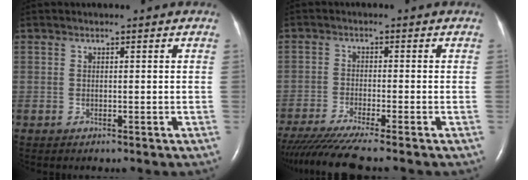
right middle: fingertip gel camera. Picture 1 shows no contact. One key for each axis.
{"total": 10.2, "fx": -8.7, "fy": -1.1, "fz": 5.2, "tx": -0.078, "ty": -0.033, "tz": -0.144}